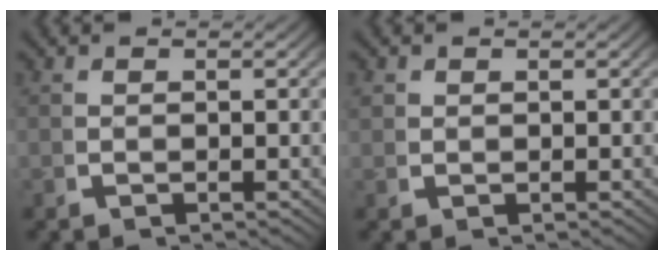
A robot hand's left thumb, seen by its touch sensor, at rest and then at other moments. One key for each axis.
{"total": 1.0, "fx": 0.6, "fy": 0.7, "fz": 0.2, "tx": -0.008, "ty": -0.005, "tz": 0.018}